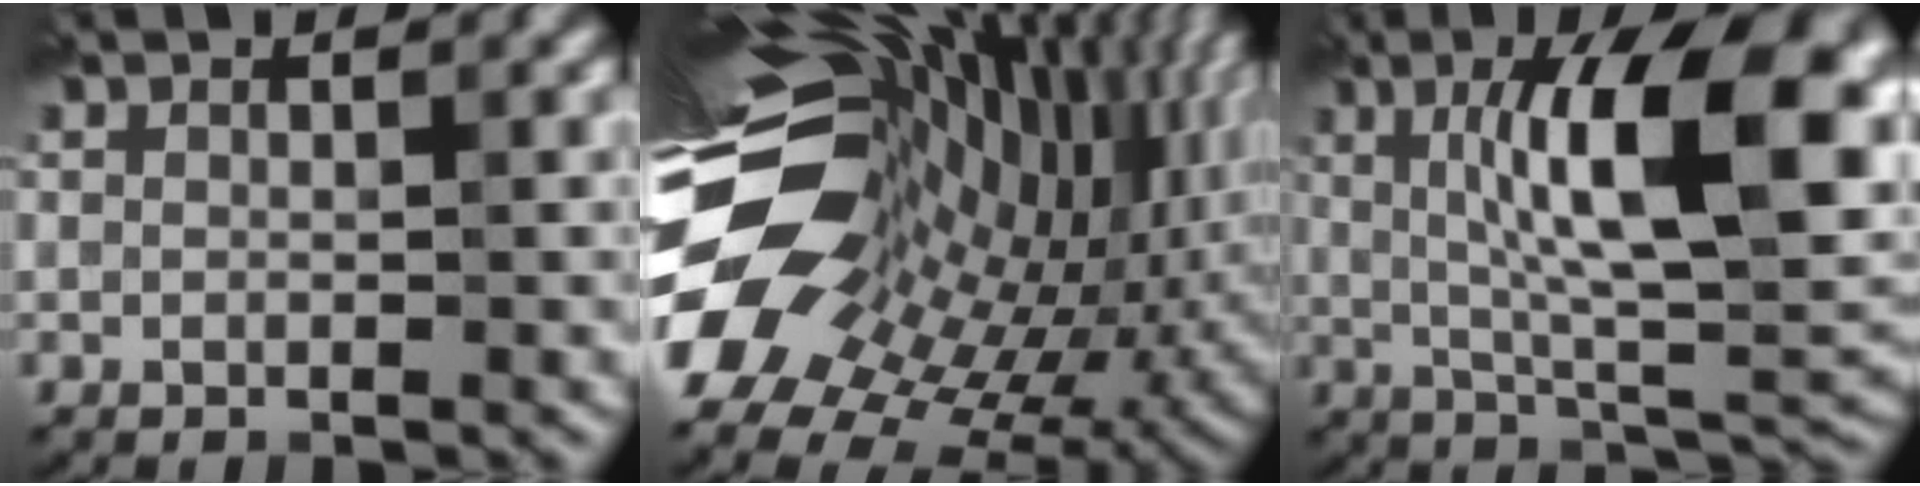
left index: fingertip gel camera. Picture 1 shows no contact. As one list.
[{"total": 18.5, "force": [-0.1, 11.8, 14.2], "torque": [-0.257, -0.027, 0.019]}, {"total": 13.8, "force": [3.0, 3.5, 13.0], "torque": [-0.184, 0.014, 0.039]}]